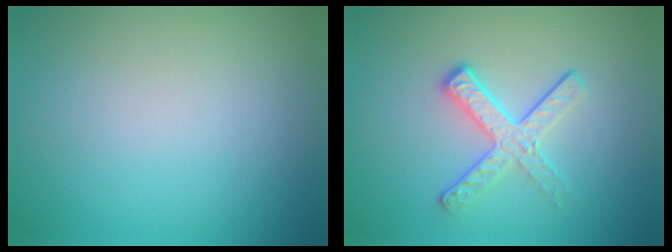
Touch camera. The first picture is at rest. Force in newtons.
{"total": 3.1, "press": 2.4, "slide": 1.9}